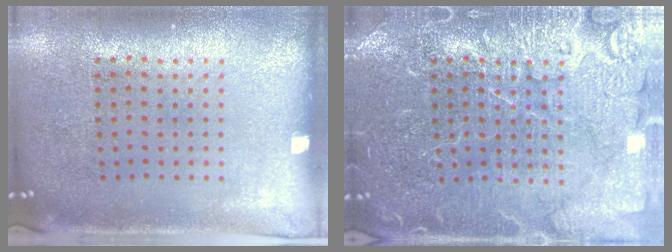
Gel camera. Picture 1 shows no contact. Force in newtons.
{"total": 6.7, "press": 6.6, "slide": 1.0}